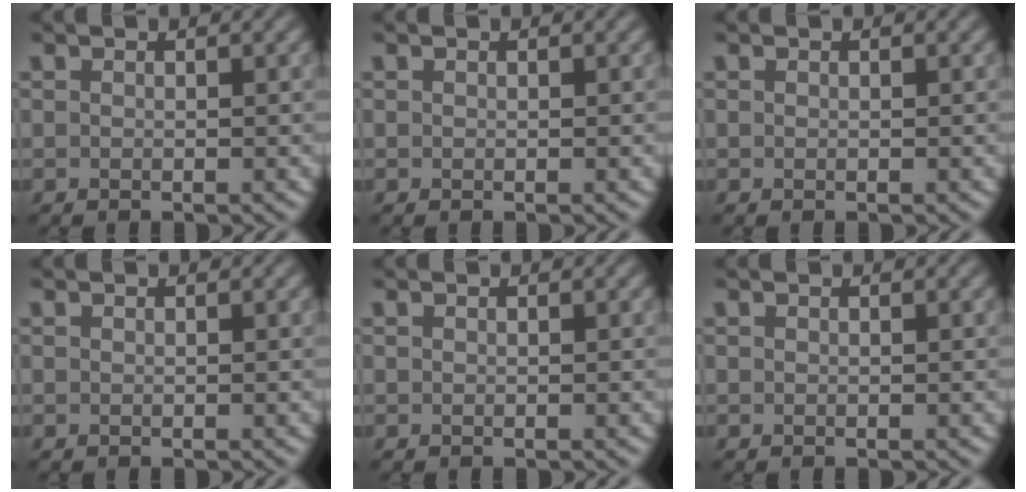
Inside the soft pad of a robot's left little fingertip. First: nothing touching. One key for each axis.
{"total": 0.0}
{"total": 0.0}
{"total": 0.0}
{"total": 0.0}
{"total": 0.0}